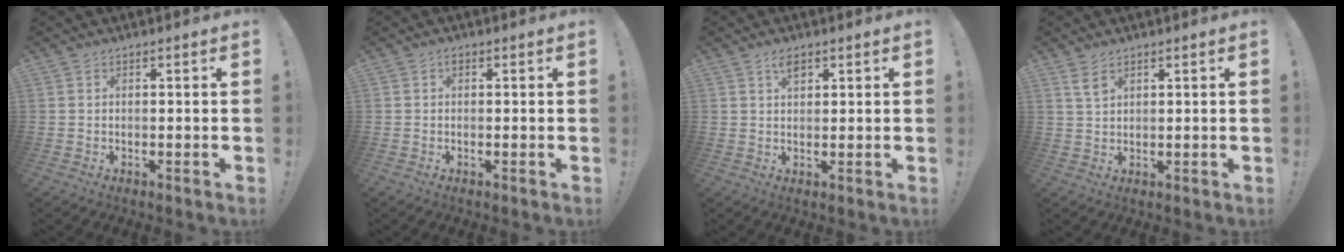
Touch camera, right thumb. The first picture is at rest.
{"total": 0.5, "force": [0.1, 0.3, 0.4], "torque": [-0.004, 0.000, 0.000]}
{"total": 3.3, "force": [2.0, 1.6, 2.1], "torque": [-0.026, -0.008, 0.031]}
{"total": 3.5, "force": [2.2, 1.5, 2.2], "torque": [-0.038, -0.009, 0.040]}